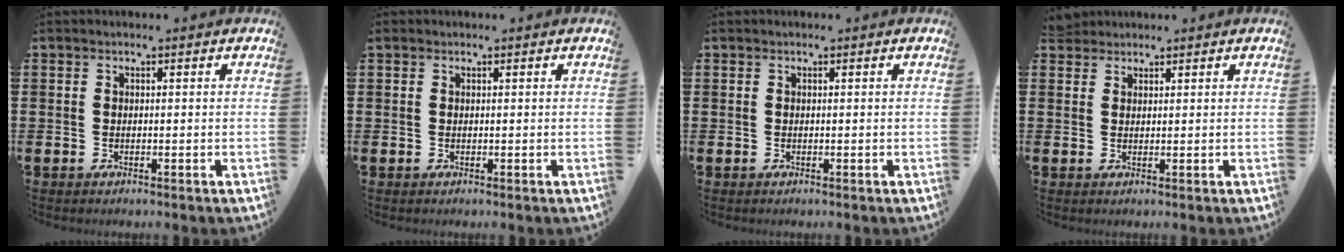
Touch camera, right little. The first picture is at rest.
{"total": 0.0}
{"total": 0.0}
{"total": 2.0, "force": [1.8, 0.7, 0.0], "torque": [0.003, 0.001, 0.034]}